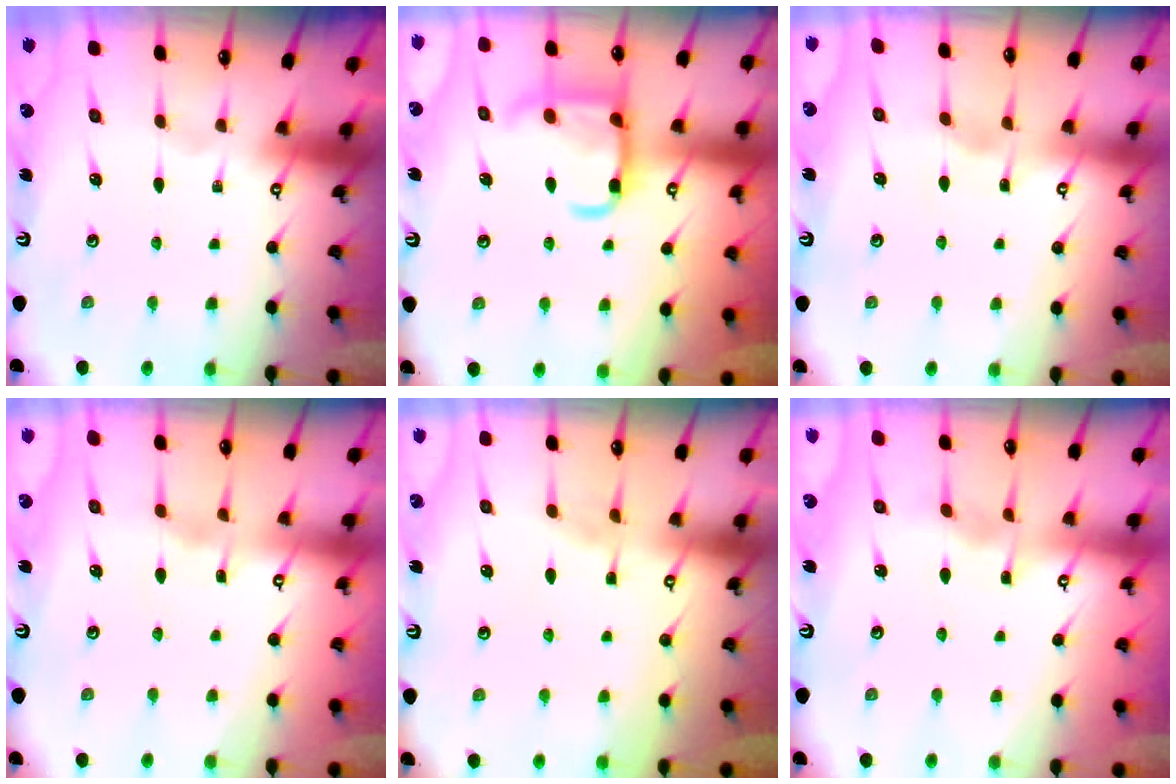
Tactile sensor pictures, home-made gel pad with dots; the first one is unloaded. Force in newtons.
{"total": 15.9, "press": 15.8, "slide": 1.6}
{"total": 2.6, "press": 2.6, "slide": 0.3}
{"total": 3.4, "press": 3.4, "slide": 0.4}
{"total": 3.0, "press": 2.9, "slide": 0.5}
{"total": 4.1, "press": 4.0, "slide": 0.6}